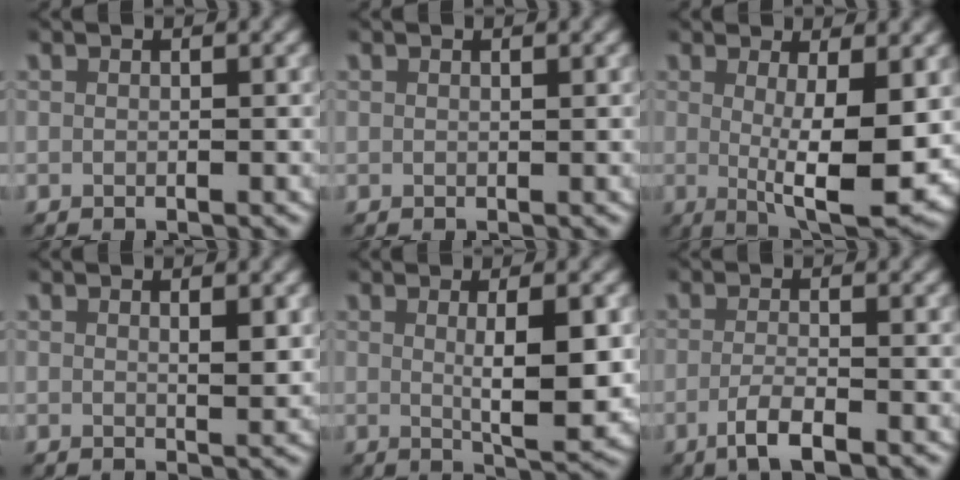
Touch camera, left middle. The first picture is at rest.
{"total": 0.6, "force": [0.4, 0.2, -0.3], "torque": [0.004, 0.000, 0.008]}
{"total": 7.5, "force": [0.4, 2.0, 7.2], "torque": [-0.101, -0.026, 0.019]}
{"total": 1.2, "force": [1.0, 0.0, 0.6], "torque": [-0.006, -0.010, 0.020]}
{"total": 4.8, "force": [1.0, 1.0, 4.6], "torque": [-0.069, -0.014, 0.023]}
{"total": 2.6, "force": [-1.4, 0.6, 2.1], "torque": [-0.046, -0.013, -0.021]}